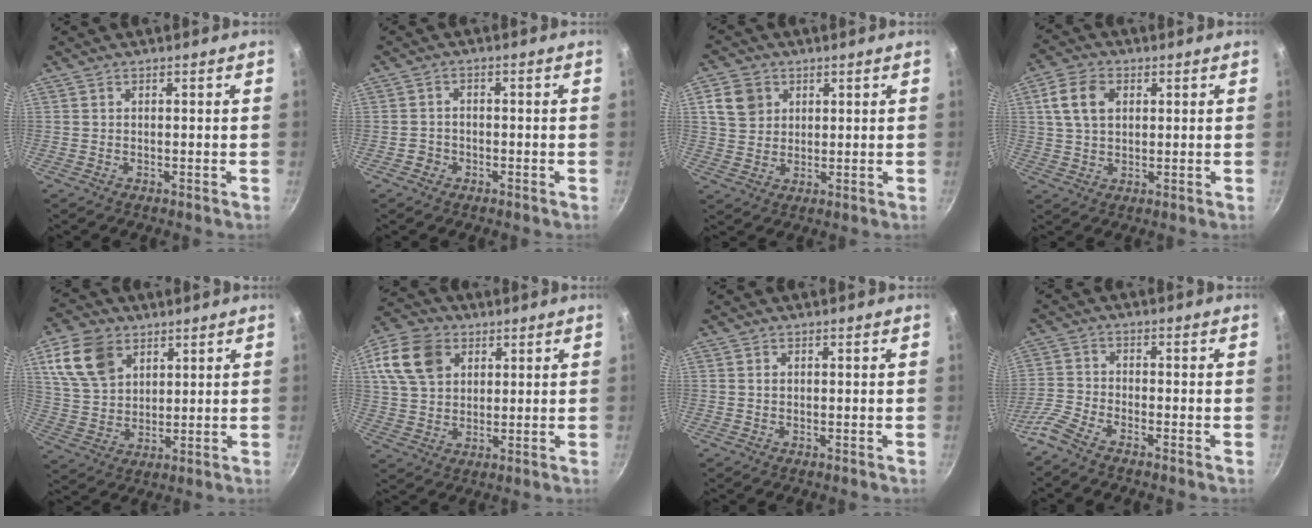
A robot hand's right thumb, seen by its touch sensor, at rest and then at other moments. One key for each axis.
{"total": 2.4, "fx": -1.3, "fy": 2.0, "fz": 0.5, "tx": 0.002, "ty": 0.016, "tz": -0.021}
{"total": 6.9, "fx": 2.4, "fy": 5.7, "fz": 2.9, "tx": -0.030, "ty": 0.004, "tz": 0.046}
{"total": 7.8, "fx": 2.2, "fy": 5.4, "fz": 5.2, "tx": -0.087, "ty": 0.008, "tz": 0.038}
{"total": 12.8, "fx": 5.9, "fy": 8.8, "fz": 7.2, "tx": -0.120, "ty": -0.010, "tz": 0.119}
{"total": 13.2, "fx": 5.1, "fy": 9.7, "fz": 7.4, "tx": -0.121, "ty": 0.003, "tz": 0.091}
{"total": 0.7, "fx": 0.2, "fy": 0.6, "fz": 0.4, "tx": -0.008, "ty": 0.003, "tz": 0.003}
{"total": 4.6, "fx": -3.9, "fy": 1.2, "fz": 2.2, "tx": -0.062, "ty": 0.028, "tz": -0.093}